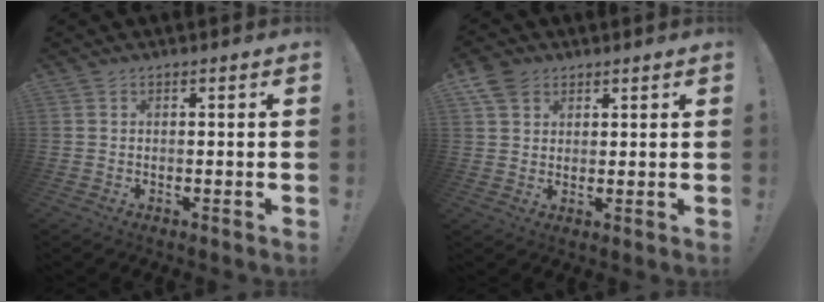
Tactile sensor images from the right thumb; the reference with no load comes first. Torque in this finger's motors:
{"motor_torque": [0.65, 0.73, 0.22, -0.12, -0.02]}